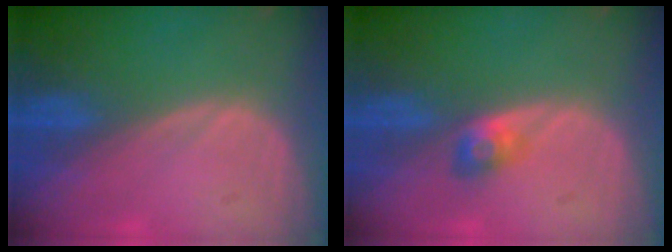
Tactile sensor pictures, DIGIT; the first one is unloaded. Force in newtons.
{"total": 2.4, "press": 2.2, "slide": 1.0}